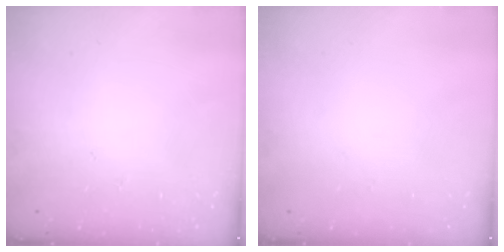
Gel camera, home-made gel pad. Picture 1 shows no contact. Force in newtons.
{"total": 0.0}